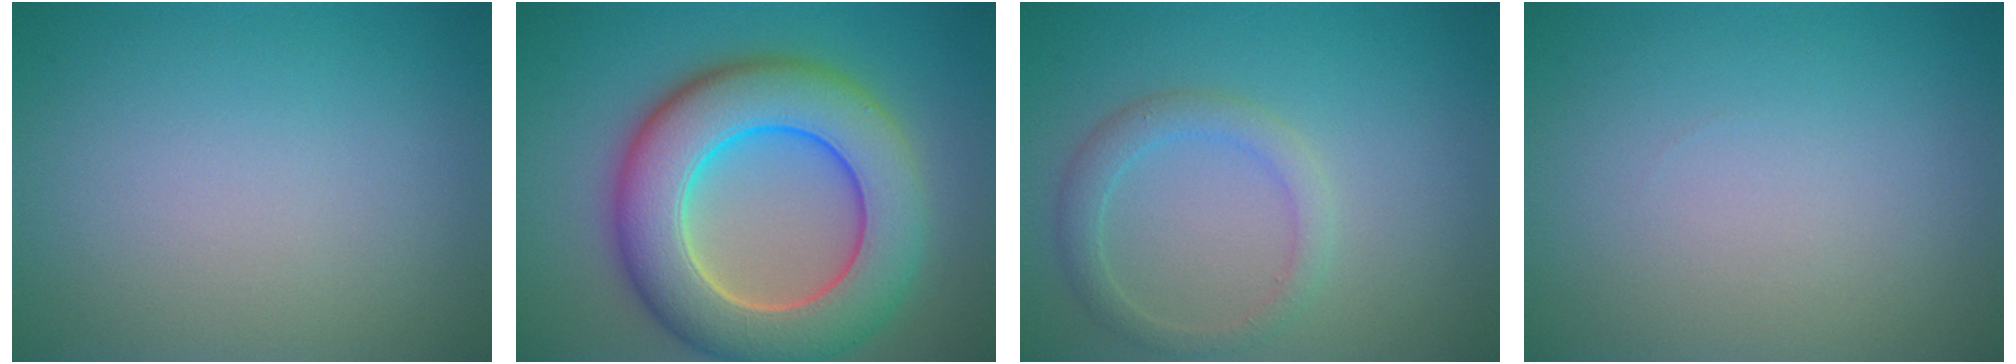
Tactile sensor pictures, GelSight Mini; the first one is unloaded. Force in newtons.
{"total": 11.2, "press": 11.2, "slide": 0.5}
{"total": 2.4, "press": 2.4, "slide": 0.2}
{"total": 0.0}